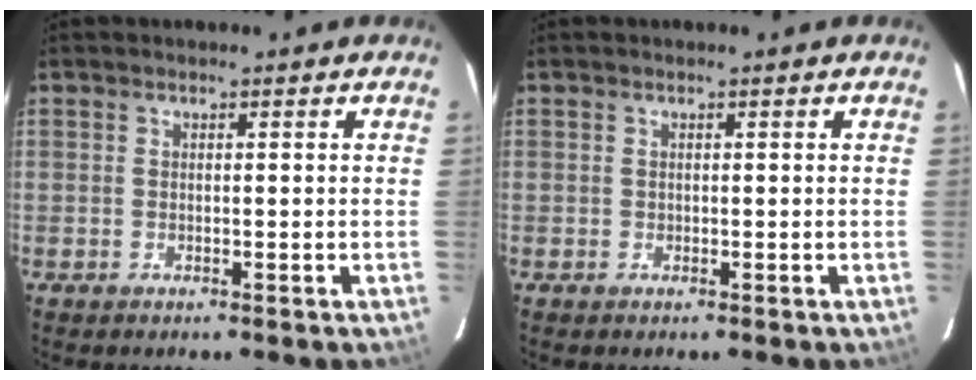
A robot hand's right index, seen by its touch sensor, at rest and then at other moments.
{"total": 0.0}